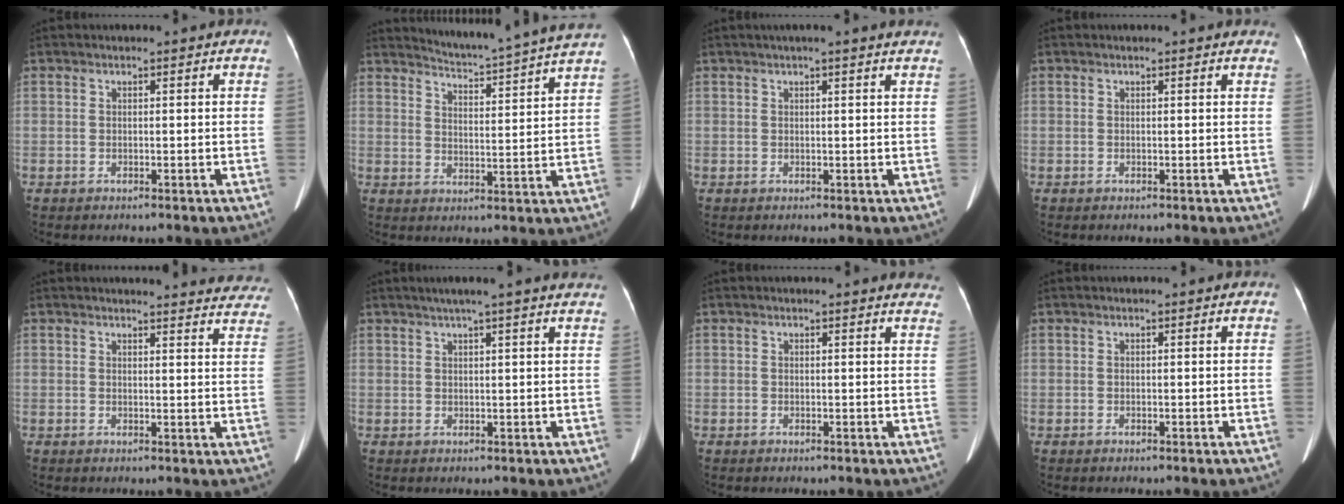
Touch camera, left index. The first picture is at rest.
{"total": 13.9, "force": [13.2, -2.1, 3.9], "torque": [-0.074, -0.046, 0.167]}
{"total": 3.8, "force": [3.2, -0.1, 2.1], "torque": [-0.025, 0.023, 0.031]}
{"total": 1.2, "force": [1.0, 0.7, 0.2], "torque": [-0.003, -0.003, -0.005]}
{"total": 16.6, "force": [16.1, 3.0, 2.8], "torque": [0.001, -0.062, 0.151]}
{"total": 8.6, "force": [7.1, -0.4, 4.9], "torque": [-0.067, 0.025, 0.077]}
{"total": 3.5, "force": [3.1, 1.6, 0.3], "torque": [0.011, -0.014, 0.002]}
{"total": 0.0}